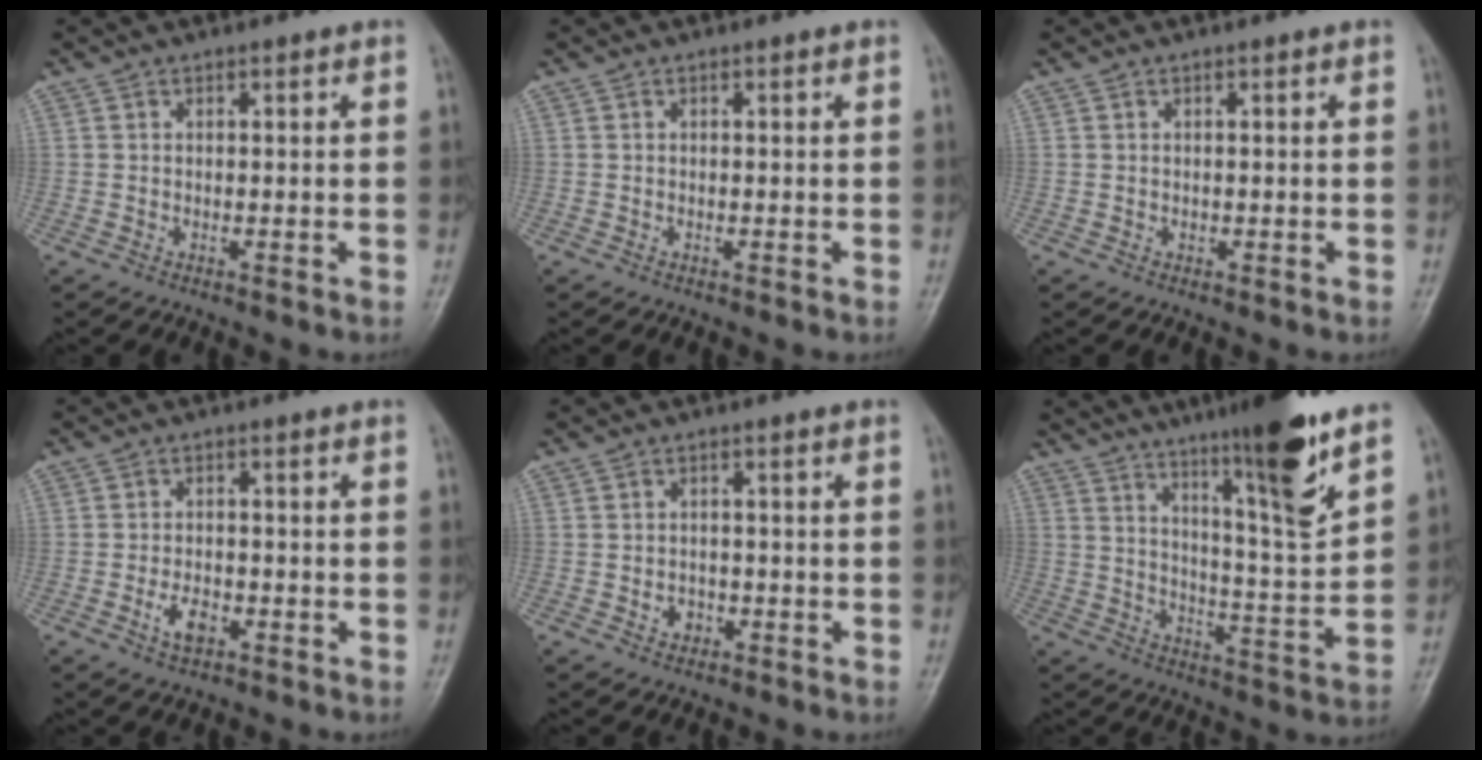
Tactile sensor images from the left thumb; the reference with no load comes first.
{"total": 0.0}
{"total": 0.6, "force": [0.1, 0.4, 0.3], "torque": [-0.006, 0.000, 0.001]}
{"total": 4.1, "force": [-1.6, 2.3, 2.9], "torque": [-0.050, 0.007, -0.028]}
{"total": 2.6, "force": [-0.9, 2.2, 1.2], "torque": [-0.005, 0.007, -0.010]}
{"total": 15.2, "force": [10.0, 1.3, 11.4], "torque": [-0.165, -0.068, 0.161]}